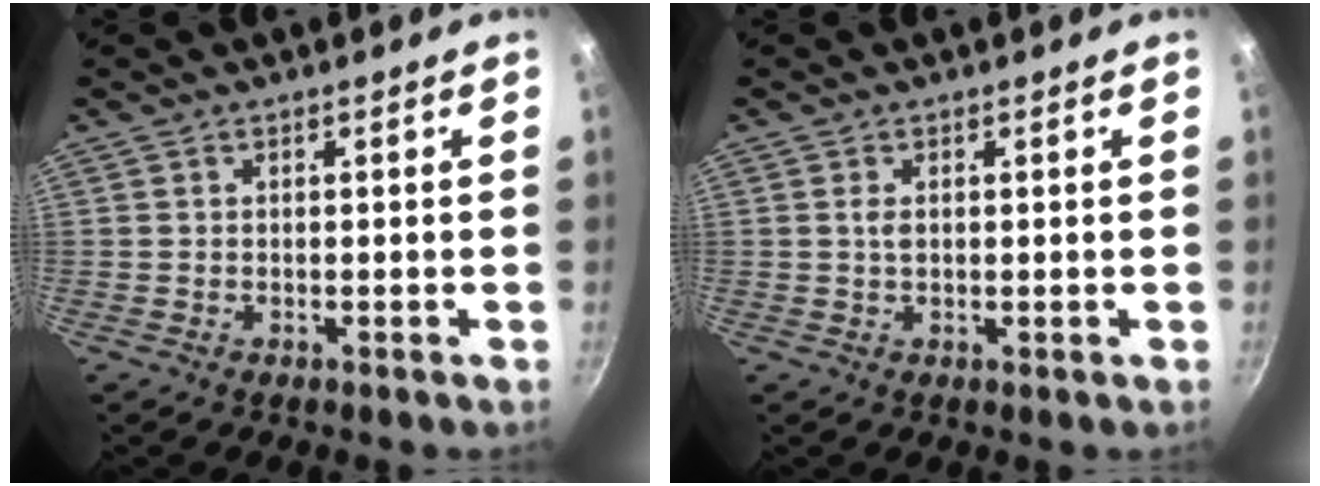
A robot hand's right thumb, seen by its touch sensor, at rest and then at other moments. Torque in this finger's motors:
{"motor_torque": [0.17, 0.09, -0.16, -0.06, -0.03]}